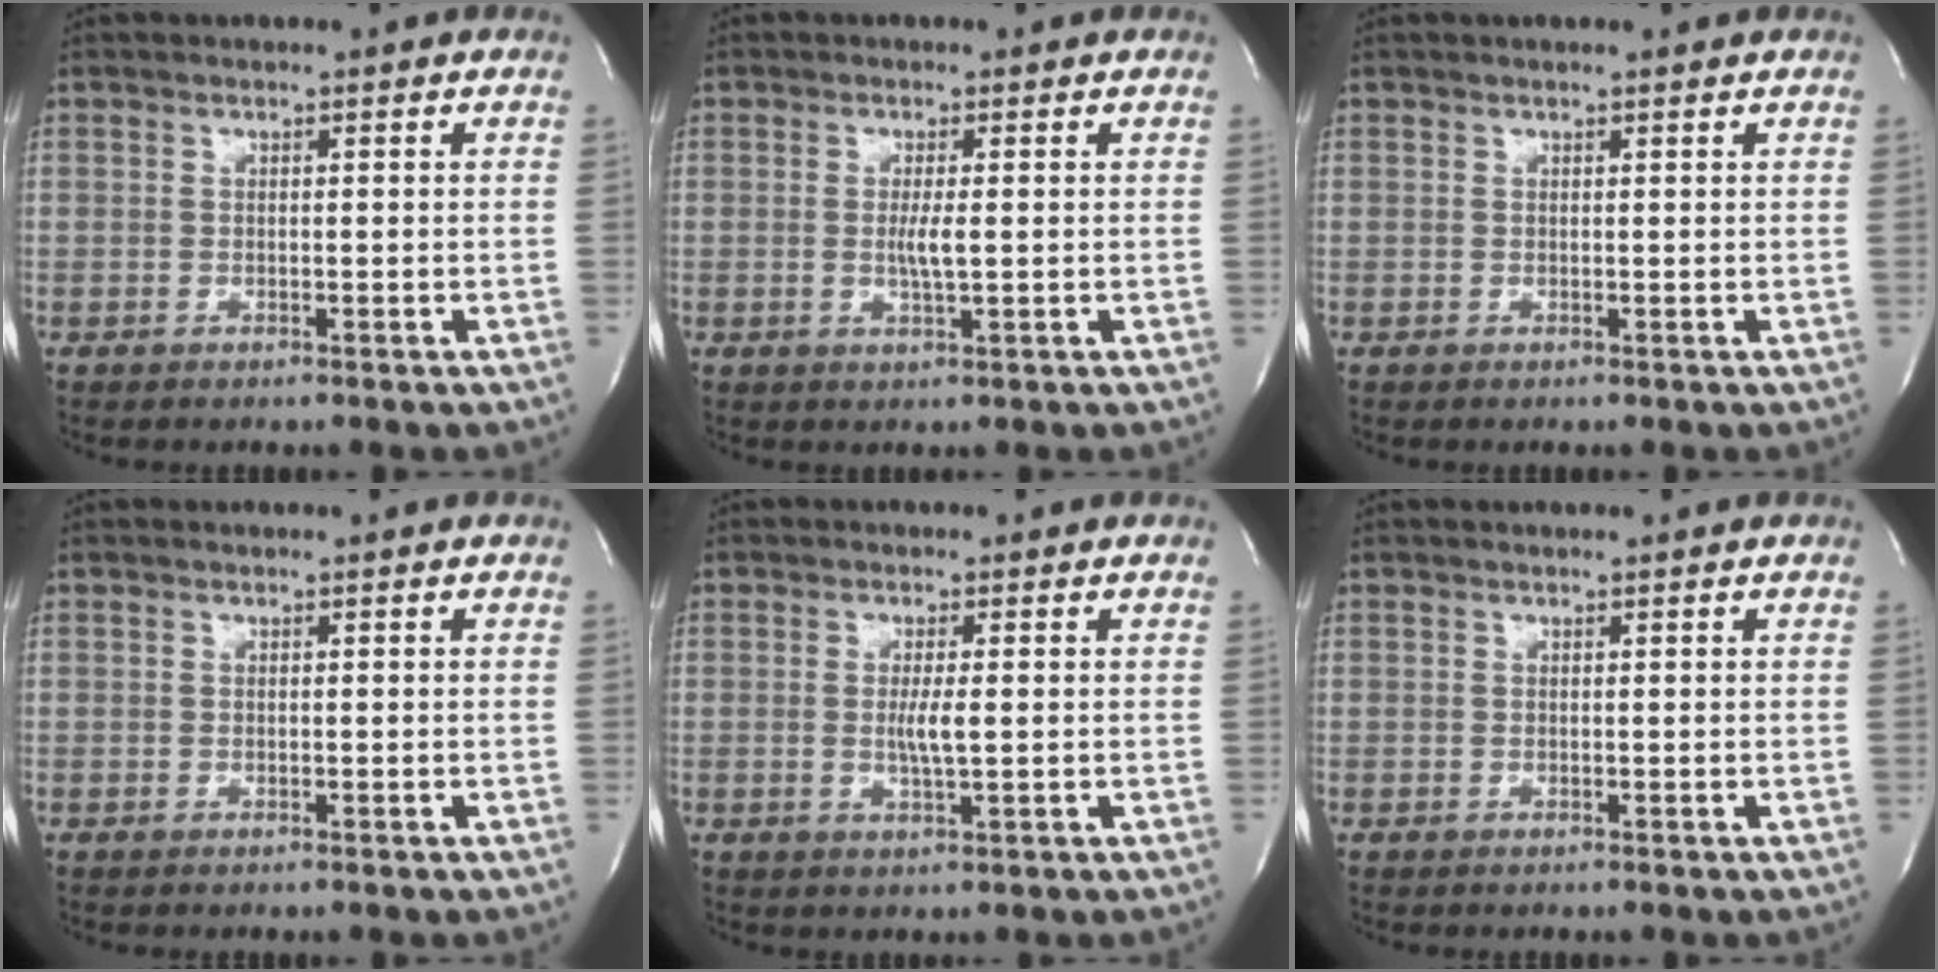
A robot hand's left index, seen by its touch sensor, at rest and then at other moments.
{"total": 2.6, "force": [-0.5, 0.0, 2.6], "torque": [-0.055, -0.010, -0.006]}
{"total": 0.8, "force": [0.7, -0.2, 0.4], "torque": [-0.009, 0.001, 0.010]}
{"total": 0.0}
{"total": 3.0, "force": [-0.5, 0.0, 2.9], "torque": [-0.061, -0.010, -0.006]}
{"total": 0.0}